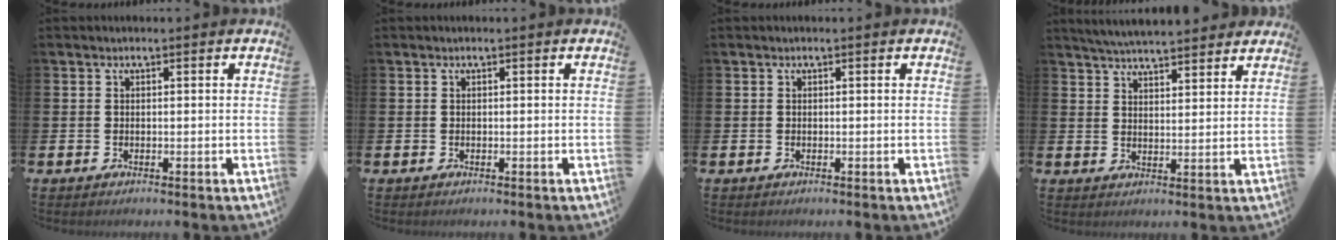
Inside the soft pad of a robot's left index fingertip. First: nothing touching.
{"total": 0.0}
{"total": 0.0}
{"total": 5.3, "force": [5.2, 0.6, 0.8], "torque": [-0.025, -0.024, 0.093]}